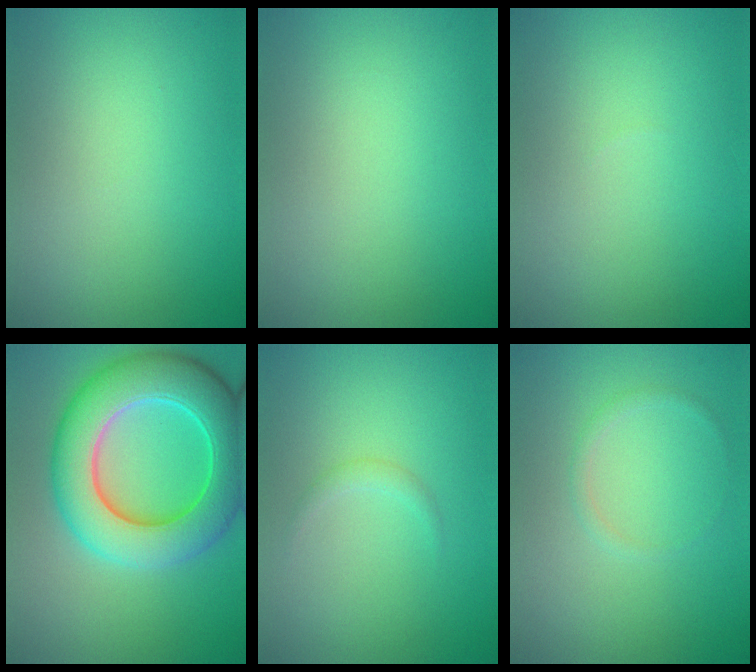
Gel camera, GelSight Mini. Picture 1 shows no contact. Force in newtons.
{"total": 0.0}
{"total": 0.0}
{"total": 10.0, "press": 10.0, "slide": 0.5}
{"total": 0.8, "press": 0.8, "slide": 0.1}
{"total": 0.8, "press": 0.8, "slide": 0.0}